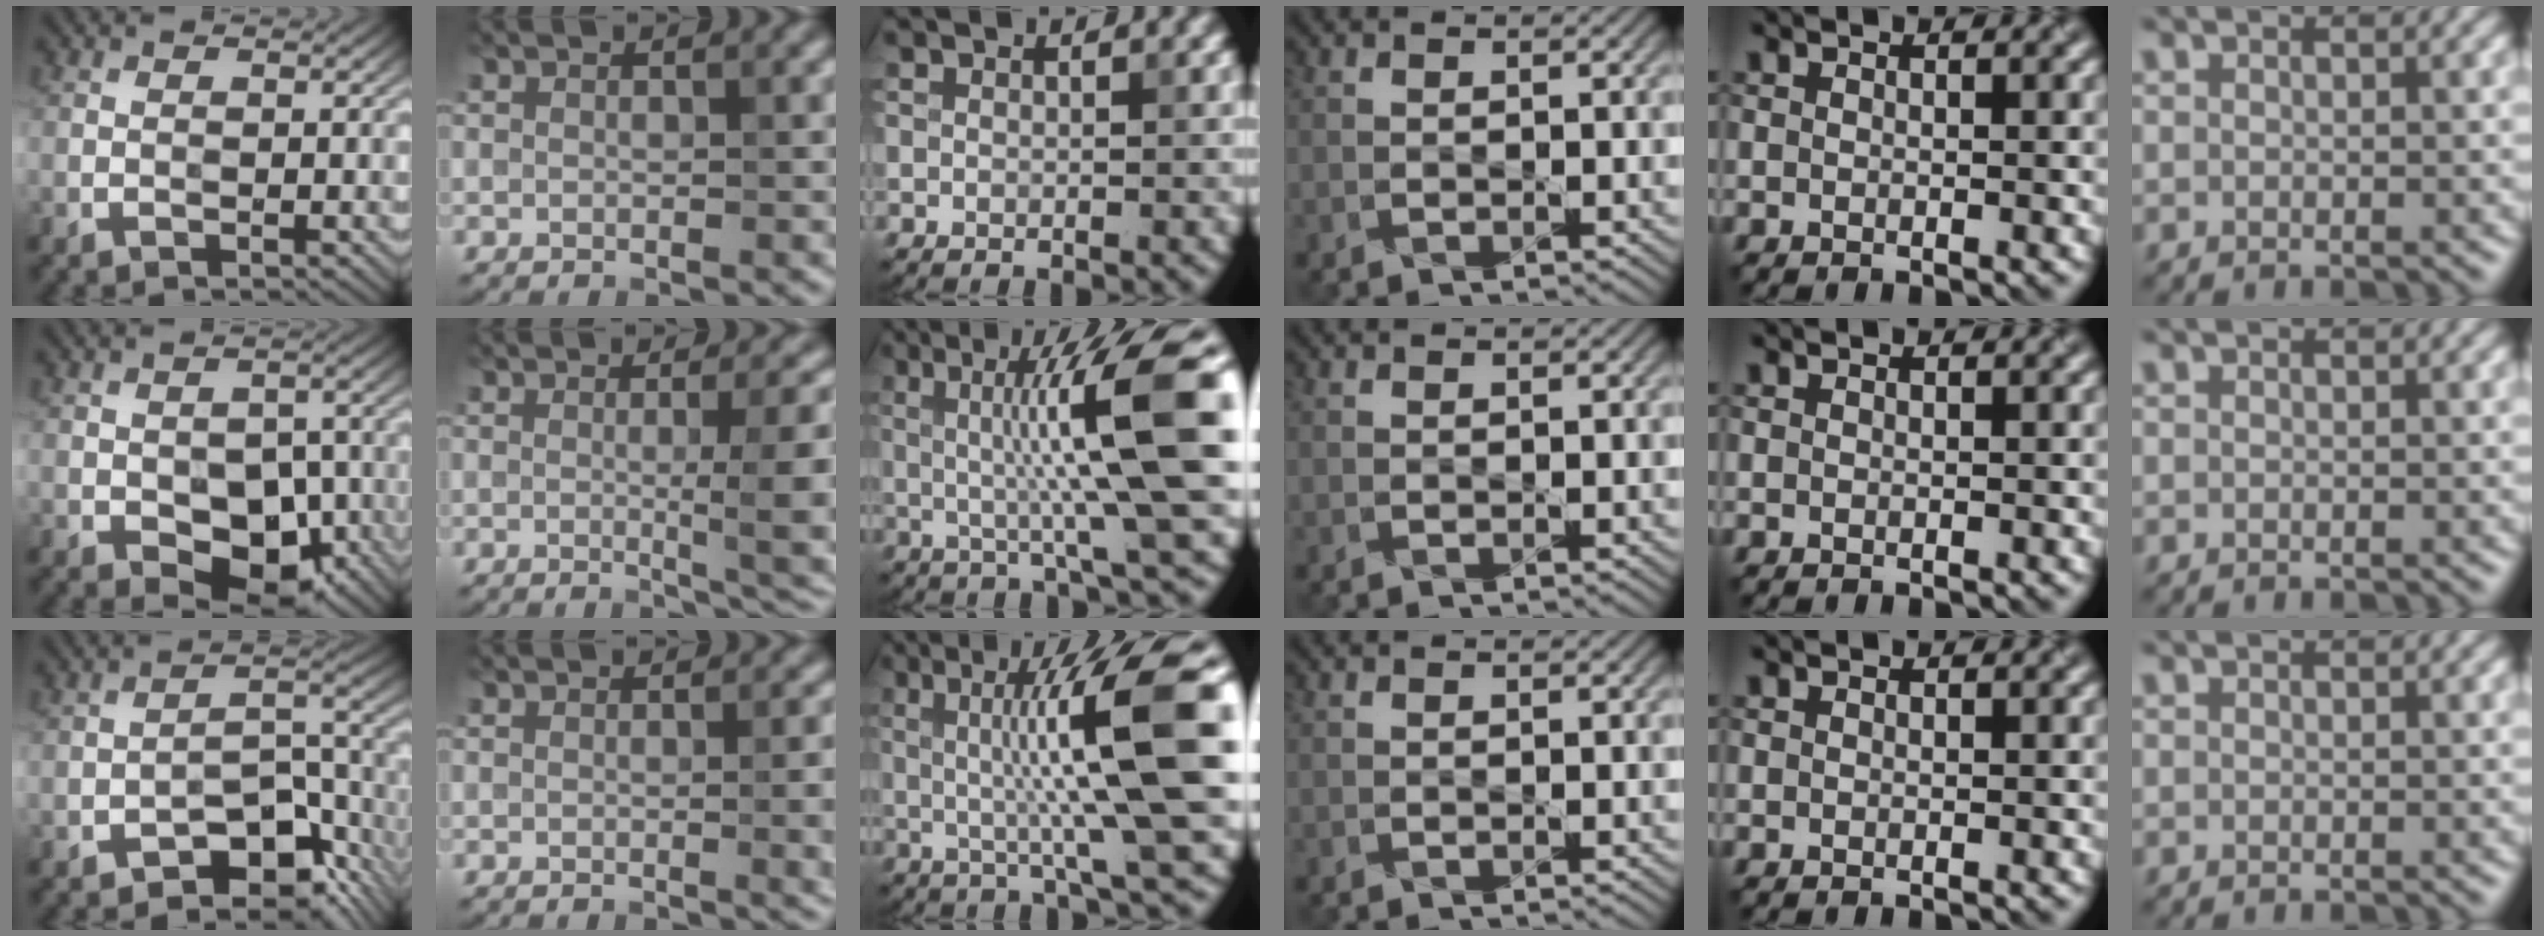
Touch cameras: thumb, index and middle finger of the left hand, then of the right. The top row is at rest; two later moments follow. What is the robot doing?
{"motion": "shake", "object": "plastic piggy bank"}